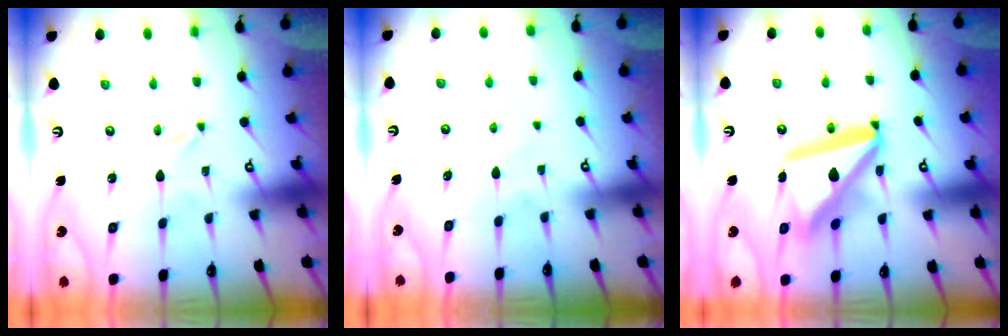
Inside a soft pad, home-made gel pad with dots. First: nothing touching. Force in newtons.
{"total": 6.1, "press": 6.1, "slide": 0.8}
{"total": 17.5, "press": 17.4, "slide": 2.1}